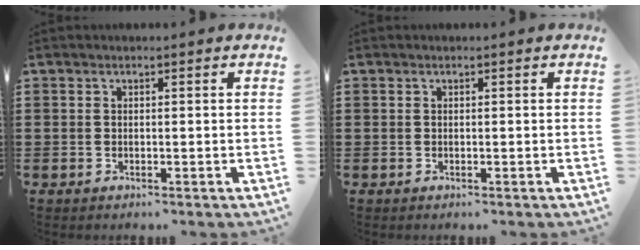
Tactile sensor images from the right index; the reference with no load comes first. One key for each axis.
{"total": 0.0}